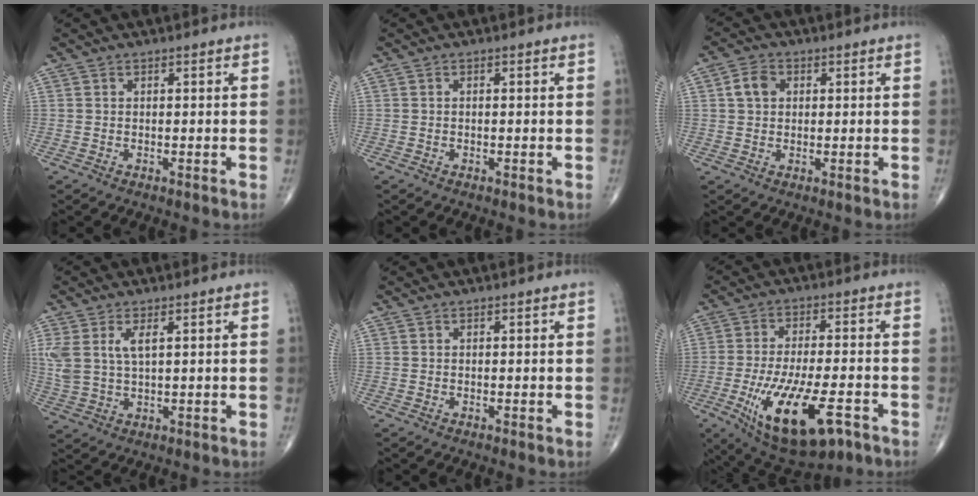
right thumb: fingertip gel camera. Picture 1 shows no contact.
{"total": 0.0}
{"total": 4.0, "force": [0.9, 3.1, 2.4], "torque": [-0.039, 0.006, 0.013]}
{"total": 6.8, "force": [2.2, 3.1, 5.6], "torque": [-0.133, 0.001, 0.052]}
{"total": 0.0}
{"total": 18.0, "force": [-7.6, 6.7, 14.8], "torque": [-0.273, 0.006, -0.109]}